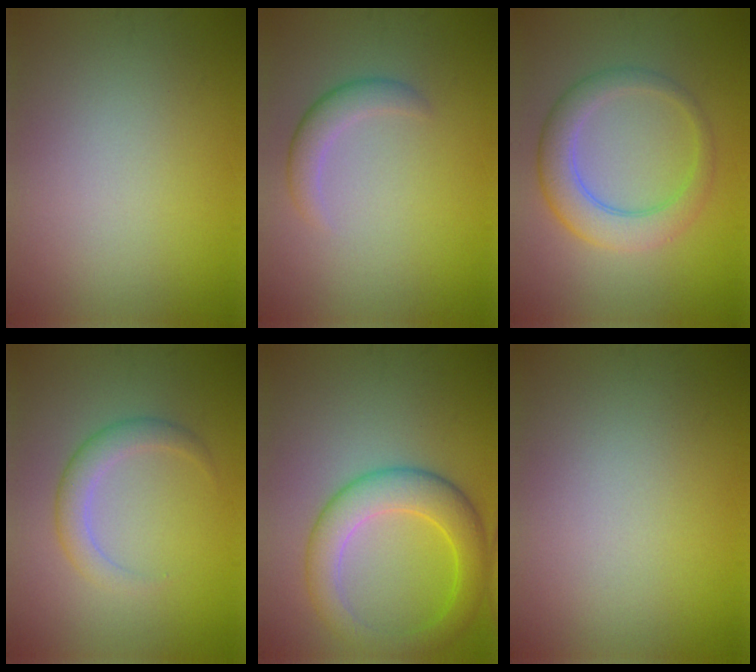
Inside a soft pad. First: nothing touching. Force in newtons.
{"total": 2.3, "press": 2.3, "slide": 0.2}
{"total": 4.8, "press": 4.8, "slide": 0.1}
{"total": 2.6, "press": 2.6, "slide": 0.1}
{"total": 5.7, "press": 5.7, "slide": 0.2}
{"total": 0.0}